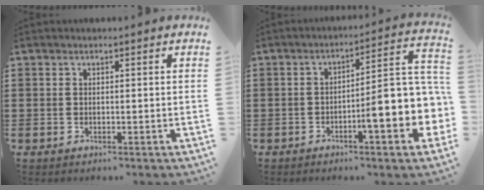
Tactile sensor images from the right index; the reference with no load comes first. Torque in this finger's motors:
{"motor_torque": [2.14, 0.00, 0.85, 0.17]}